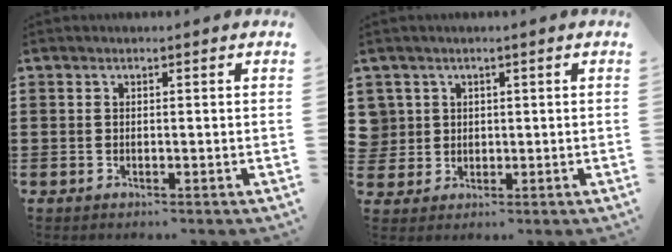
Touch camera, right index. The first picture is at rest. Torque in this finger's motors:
{"motor_torque": [-0.06, 1.05, 0.02, -0.07]}